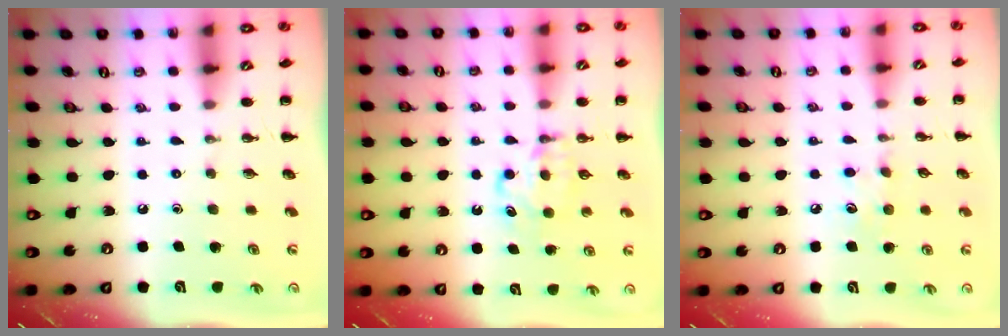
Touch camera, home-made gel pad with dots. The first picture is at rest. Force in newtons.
{"total": 5.7, "press": 5.5, "slide": 1.5}
{"total": 6.7, "press": 6.5, "slide": 1.7}